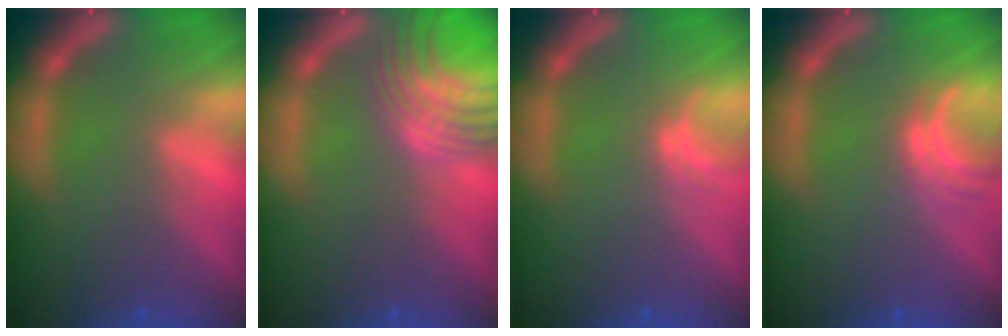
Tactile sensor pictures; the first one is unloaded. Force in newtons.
{"total": 9.5}
{"total": 1.0}
{"total": 2.5}